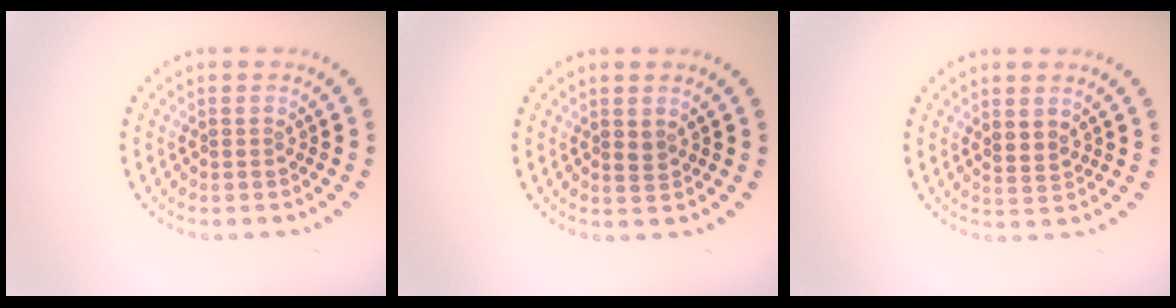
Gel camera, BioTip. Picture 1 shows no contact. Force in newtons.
{"total": 0.8, "press": 0.7, "slide": 0.4}
{"total": 1.7, "press": 1.3, "slide": 1.0}